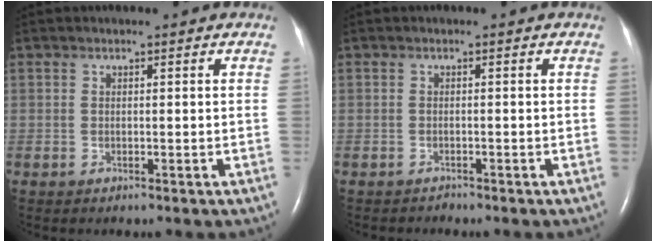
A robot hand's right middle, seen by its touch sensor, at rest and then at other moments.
{"total": 0.7, "force": [-0.7, 0.1, -0.3], "torque": [-0.004, -0.005, -0.011]}